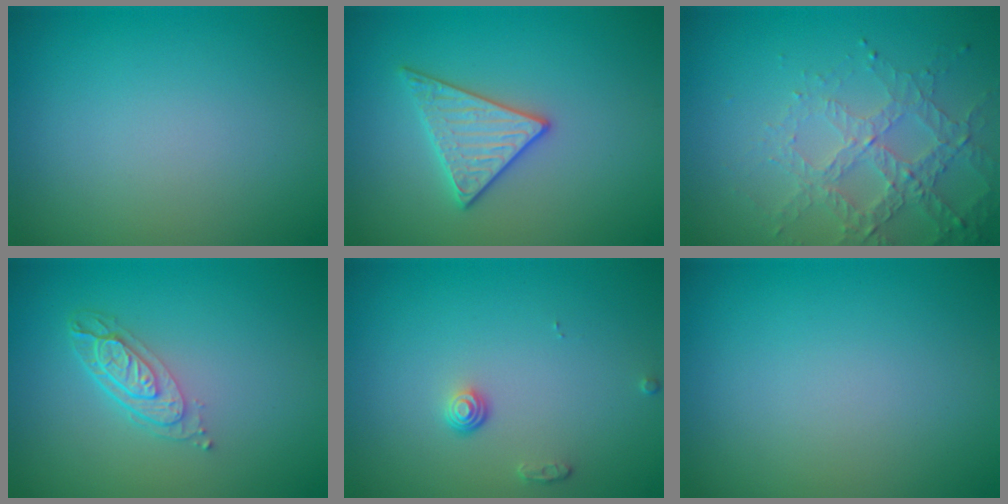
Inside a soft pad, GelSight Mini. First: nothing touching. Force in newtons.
{"total": 2.9, "press": 2.9, "slide": 0.4}
{"total": 3.3, "press": 3.2, "slide": 0.6}
{"total": 3.2, "press": 2.4, "slide": 2.2}
{"total": 1.1, "press": 0.8, "slide": 0.8}
{"total": 0.0}